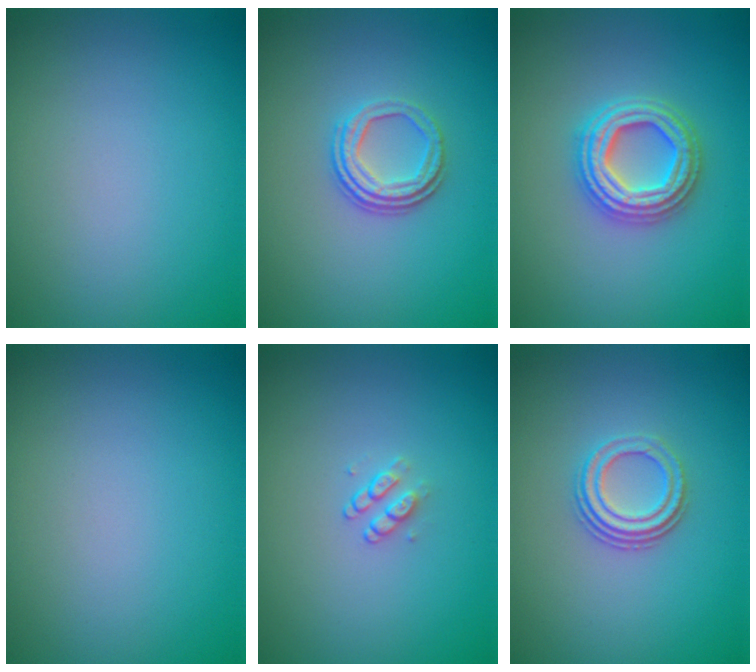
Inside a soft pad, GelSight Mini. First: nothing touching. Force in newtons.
{"total": 3.2, "press": 2.4, "slide": 2.1}
{"total": 4.7, "press": 4.6, "slide": 0.7}
{"total": 0.0}
{"total": 1.1, "press": 0.8, "slide": 0.7}
{"total": 2.9, "press": 2.2, "slide": 2.0}